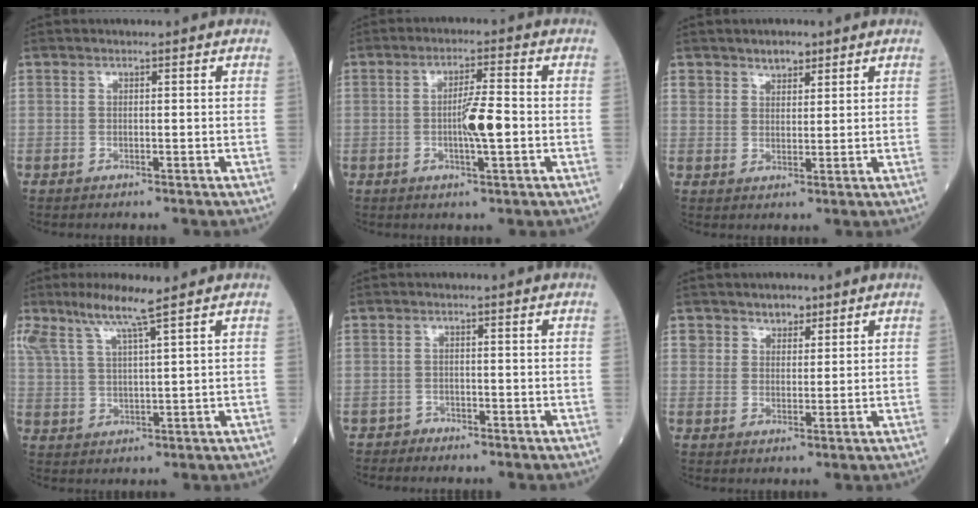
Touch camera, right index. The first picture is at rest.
{"total": 5.8, "force": [-0.8, 0.5, 5.7], "torque": [-0.099, 0.003, -0.015]}
{"total": 3.4, "force": [2.6, 1.9, 1.2], "torque": [-0.019, 0.003, 0.046]}
{"total": 7.9, "force": [5.7, -0.4, 5.4], "torque": [-0.113, 0.008, 0.110]}
{"total": 1.1, "force": [-1.0, 0.3, -0.4], "torque": [0.008, -0.001, -0.021]}
{"total": 3.3, "force": [2.3, 2.3, 0.7], "torque": [-0.003, -0.003, 0.037]}